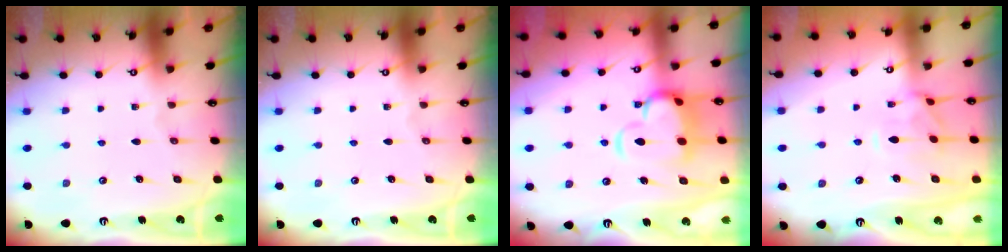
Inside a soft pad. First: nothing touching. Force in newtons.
{"total": 0.0}
{"total": 7.1, "press": 6.9, "slide": 1.7}
{"total": 1.3, "press": 0.9, "slide": 0.9}